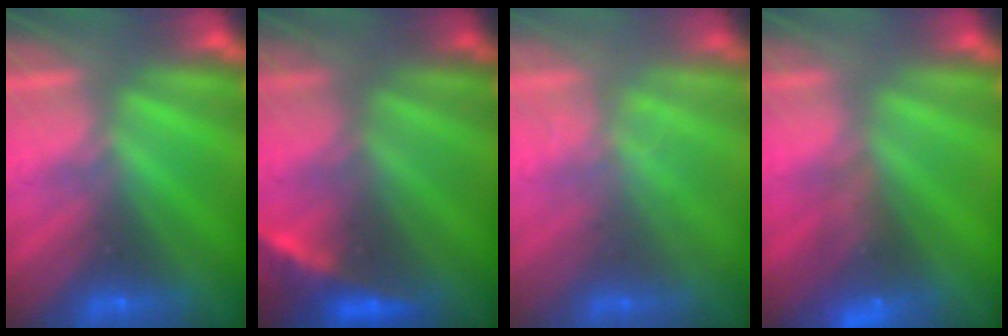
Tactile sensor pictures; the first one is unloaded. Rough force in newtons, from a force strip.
{"total": 2.3}
{"total": 1.5}
{"total": 7.8}